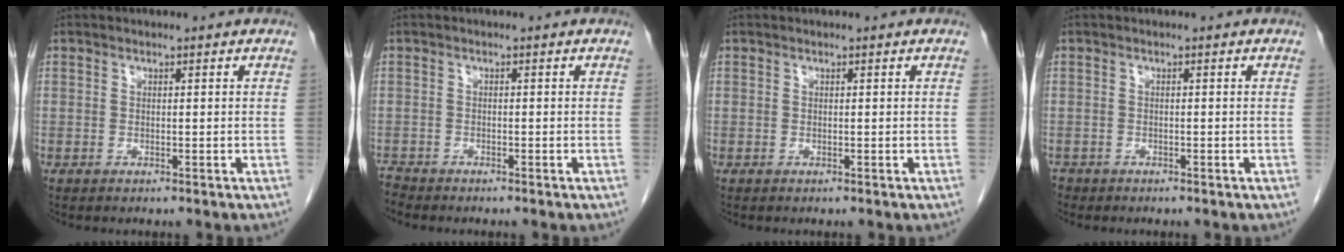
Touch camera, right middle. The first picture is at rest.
{"total": 1.5, "force": [-1.4, -0.1, -0.3], "torque": [0.001, -0.009, -0.030]}
{"total": 0.0}
{"total": 1.4, "force": [-1.2, 0.8, 0.1], "torque": [-0.008, 0.000, -0.021]}